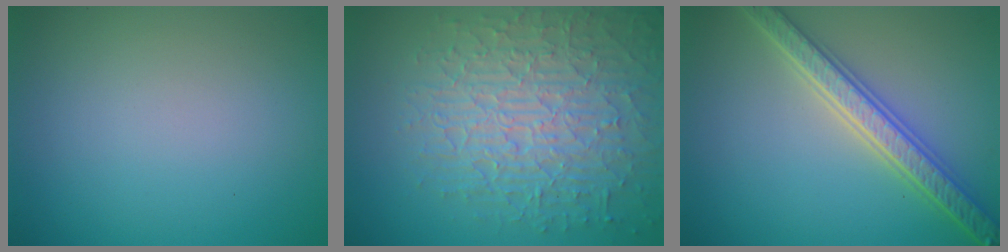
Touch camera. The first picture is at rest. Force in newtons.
{"total": 8.8, "press": 6.1, "slide": 6.3}
{"total": 5.4, "press": 5.3, "slide": 1.1}